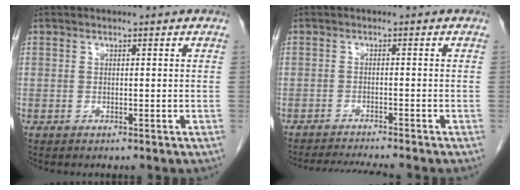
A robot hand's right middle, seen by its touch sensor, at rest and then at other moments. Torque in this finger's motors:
{"motor_torque": [0.66, -0.58, 0.05, 0.02]}